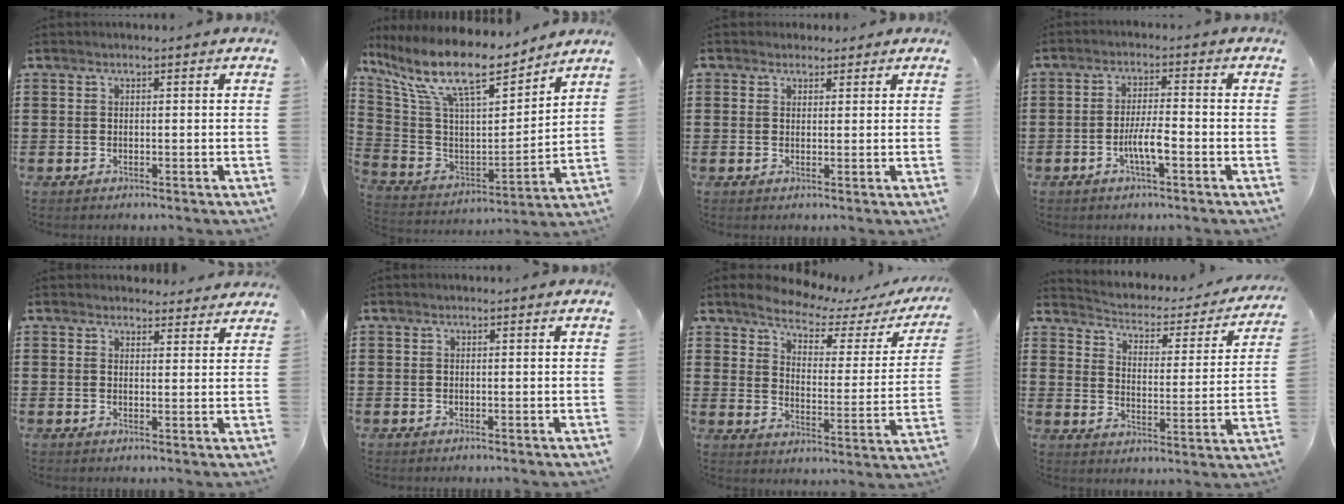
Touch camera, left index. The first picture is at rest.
{"total": 13.8, "force": [10.2, 3.3, 8.7], "torque": [-0.213, -0.061, 0.173]}
{"total": 2.0, "force": [1.5, 1.3, 0.0], "torque": [-0.007, 0.008, 0.030]}
{"total": 4.7, "force": [-1.7, 0.8, 4.3], "torque": [-0.088, 0.000, -0.035]}
{"total": 2.8, "force": [2.7, 0.8, 0.2], "torque": [-0.003, -0.009, 0.050]}
{"total": 0.0}
{"total": 4.9, "force": [4.4, 1.2, 1.8], "torque": [-0.054, -0.028, 0.069]}
{"total": 2.2, "force": [1.9, 0.9, 0.6], "torque": [-0.029, -0.023, 0.022]}